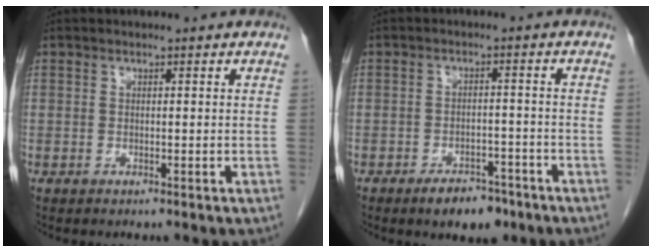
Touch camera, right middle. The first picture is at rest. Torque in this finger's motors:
{"motor_torque": [0.59, -0.35, 0.09, 0.06]}